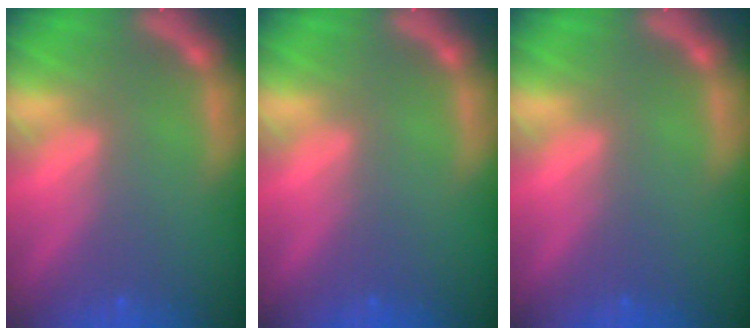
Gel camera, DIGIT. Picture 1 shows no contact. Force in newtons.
{"total": 0.0}
{"total": 0.0}